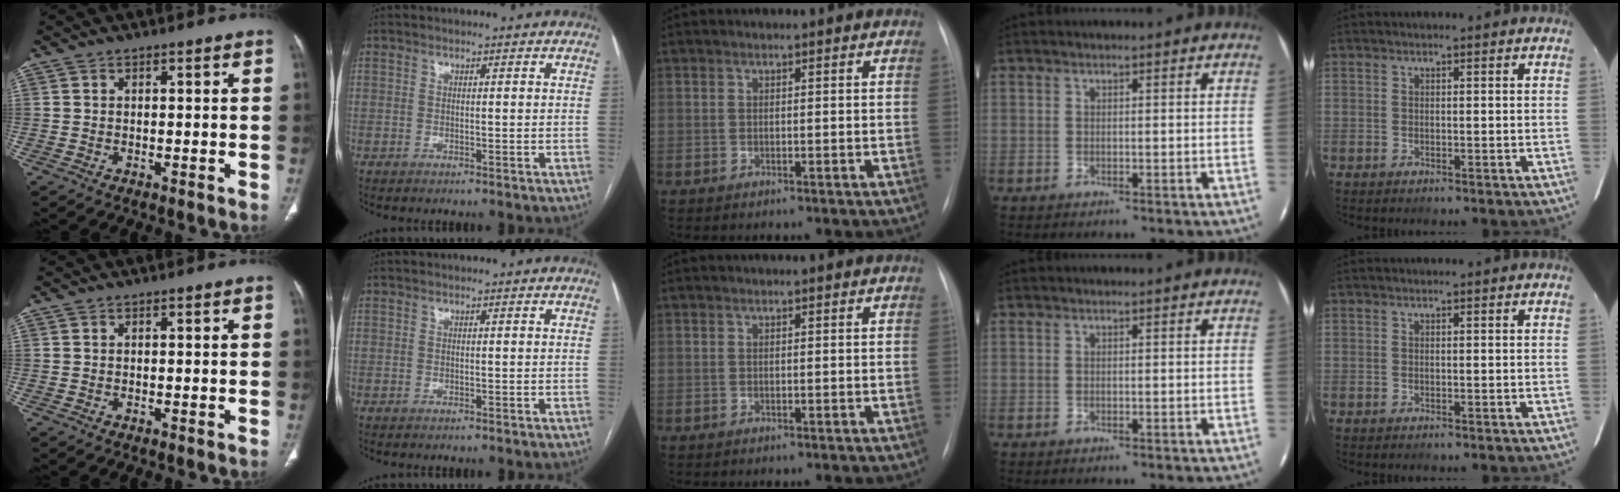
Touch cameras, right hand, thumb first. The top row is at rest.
{}